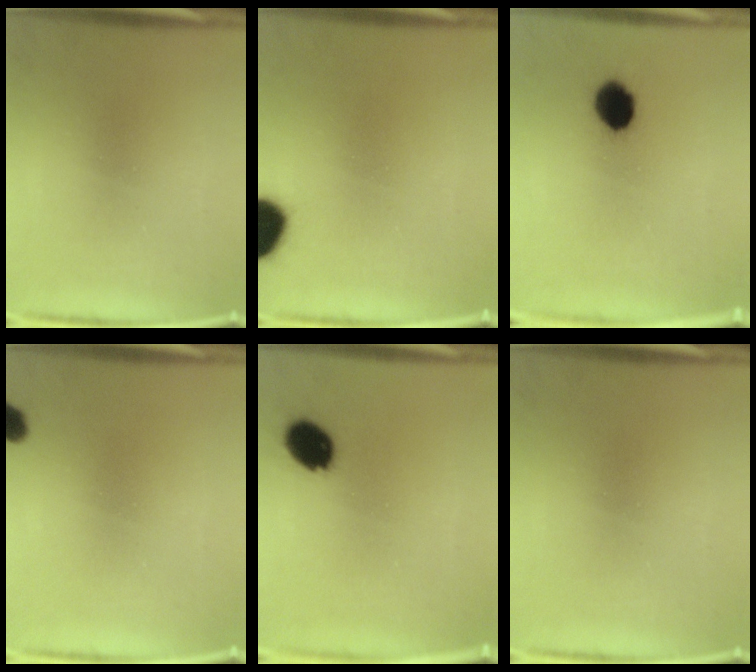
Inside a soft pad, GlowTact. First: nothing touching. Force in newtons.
{"total": 15.5}
{"total": 7.3}
{"total": 2.7}
{"total": 8.0}
{"total": 0.0}